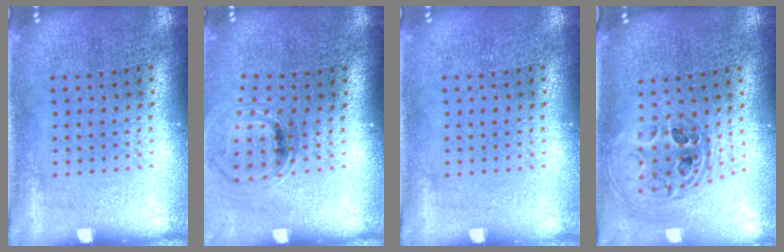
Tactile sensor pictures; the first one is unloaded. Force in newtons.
{"total": 0.9, "press": 0.8, "slide": 0.3}
{"total": 0.0}
{"total": 1.0, "press": 1.0, "slide": 0.3}